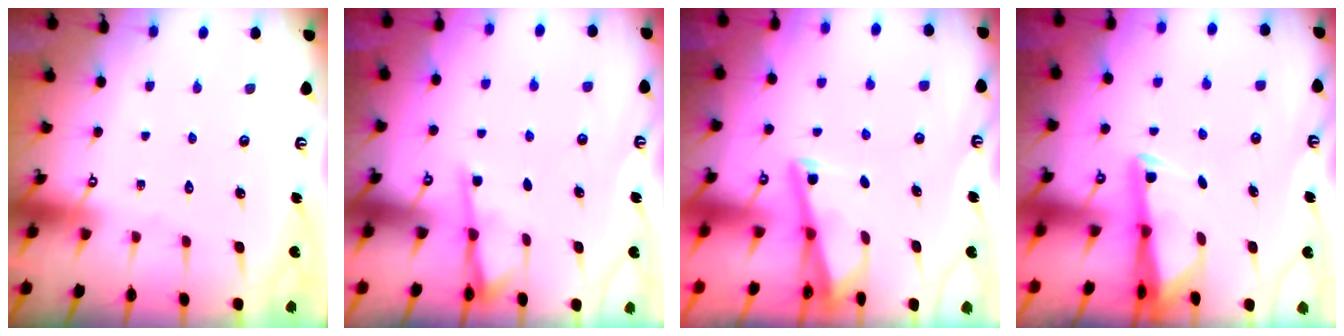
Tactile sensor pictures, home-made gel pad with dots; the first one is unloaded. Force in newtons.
{"total": 2.2, "press": 2.2, "slide": 0.5}
{"total": 2.9, "press": 2.9, "slide": 0.4}
{"total": 2.7, "press": 2.6, "slide": 0.5}